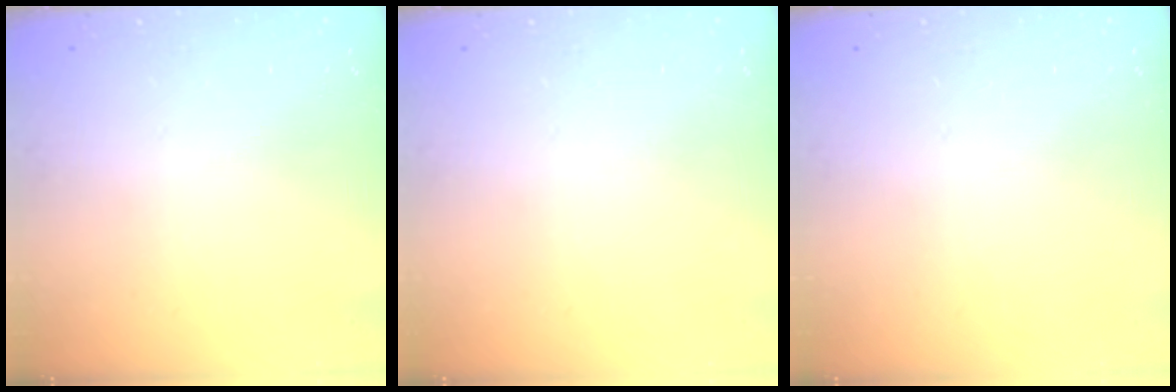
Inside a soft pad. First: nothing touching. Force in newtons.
{"total": 0.0}
{"total": 0.0}